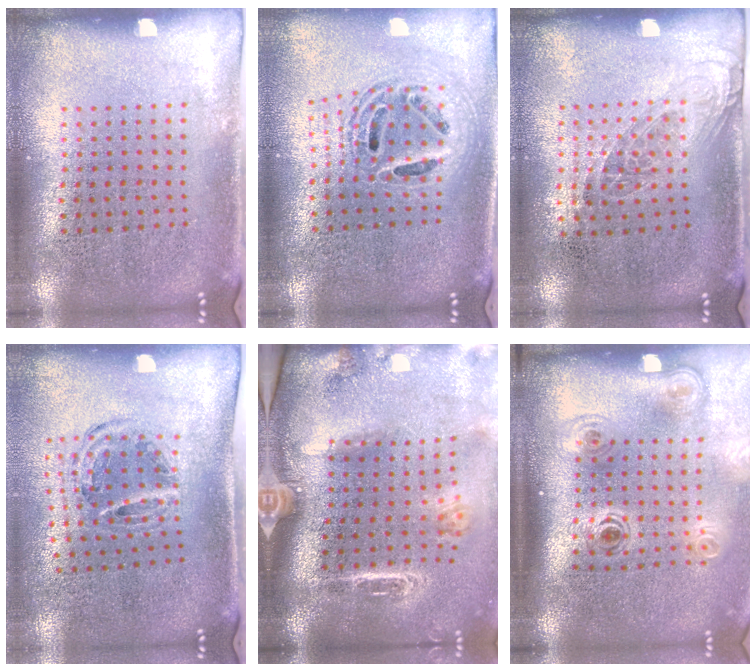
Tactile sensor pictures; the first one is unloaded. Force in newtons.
{"total": 1.9, "press": 1.5, "slide": 1.1}
{"total": 1.1, "press": 0.9, "slide": 0.5}
{"total": 0.9, "press": 0.9, "slide": 0.2}
{"total": 2.9, "press": 2.0, "slide": 2.1}
{"total": 2.1, "press": 1.4, "slide": 1.5}